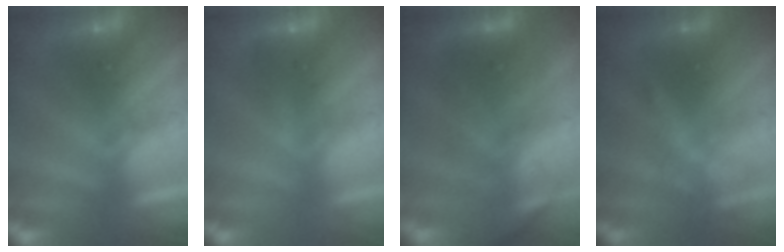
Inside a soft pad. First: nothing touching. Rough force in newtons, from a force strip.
{"total": 3.2}
{"total": 2.6}
{"total": 2.1}